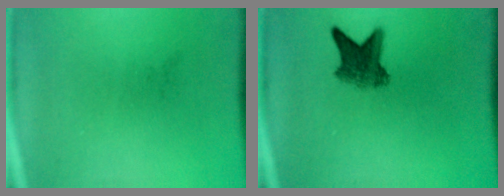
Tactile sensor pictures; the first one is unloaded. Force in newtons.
{"total": 5.2}